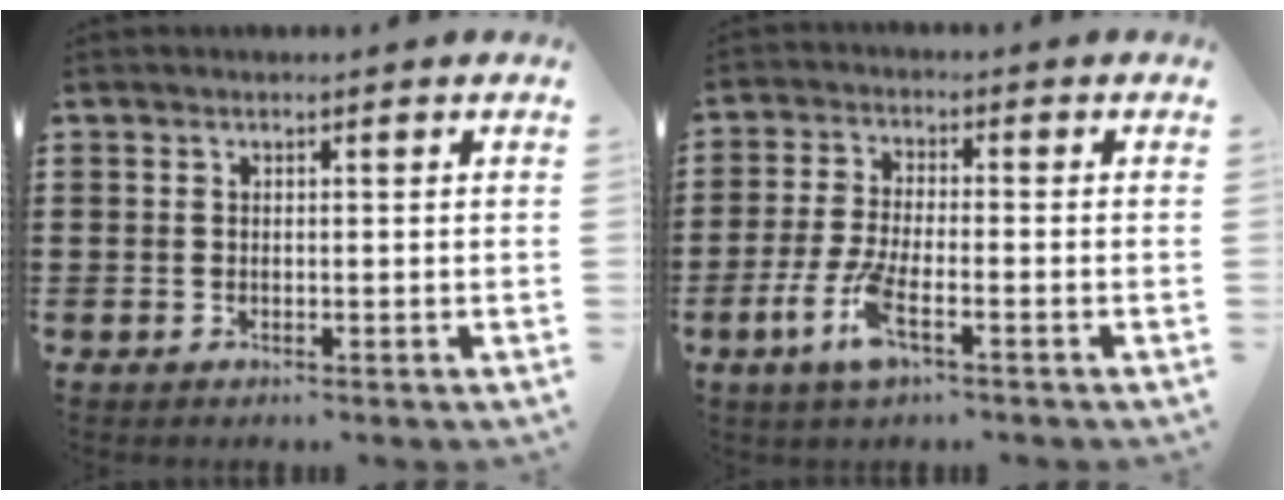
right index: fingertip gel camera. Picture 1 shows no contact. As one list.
[{"total": 6.5, "force": [-3.2, 1.4, 5.4], "torque": [-0.130, -0.019, -0.062]}]